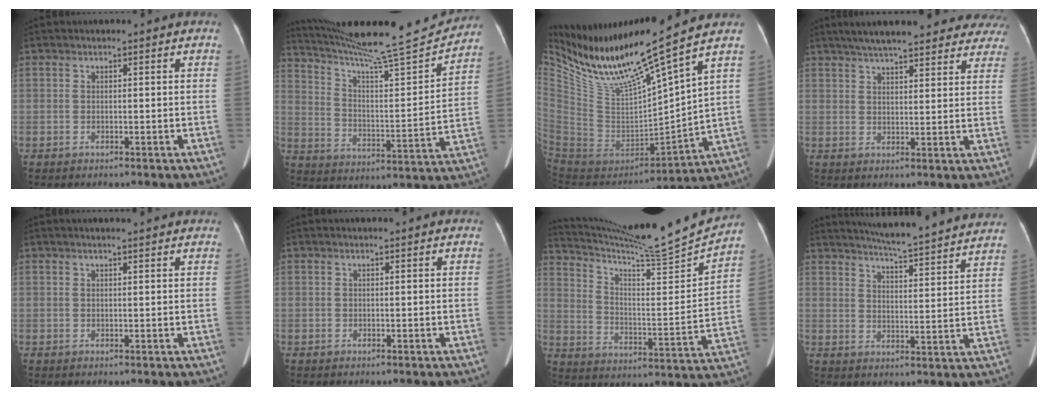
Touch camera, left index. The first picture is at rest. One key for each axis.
{"total": 20.2, "fx": 18.8, "fy": -0.4, "fz": 7.3, "tx": -0.133, "ty": -0.038, "tz": 0.283}
{"total": 18.2, "fx": 15.3, "fy": -0.3, "fz": 9.8, "tx": -0.181, "ty": -0.038, "tz": 0.297}
{"total": 24.2, "fx": 21.0, "fy": 5.8, "fz": 10.5, "tx": -0.157, "ty": 0.005, "tz": 0.253}
{"total": 5.6, "fx": 5.0, "fy": 0.2, "fz": 2.5, "tx": -0.032, "ty": 0.020, "tz": 0.054}
{"total": 1.5, "fx": 1.5, "fy": 0.2, "fz": 0.4, "tx": -0.010, "ty": 0.017, "tz": 0.013}
{"total": 20.1, "fx": 18.9, "fy": -2.0, "fz": 6.5, "tx": -0.124, "ty": -0.062, "tz": 0.281}
{"total": 21.5, "fx": 20.0, "fy": 0.4, "fz": 7.9, "tx": -0.119, "ty": -0.032, "tz": 0.248}